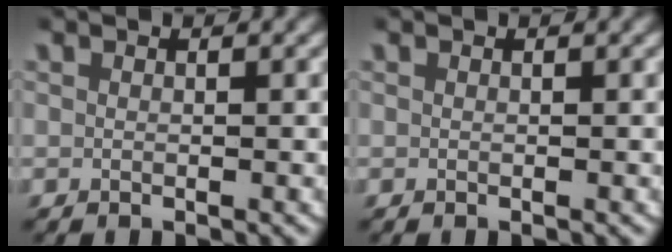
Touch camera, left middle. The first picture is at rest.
{"total": 0.0}